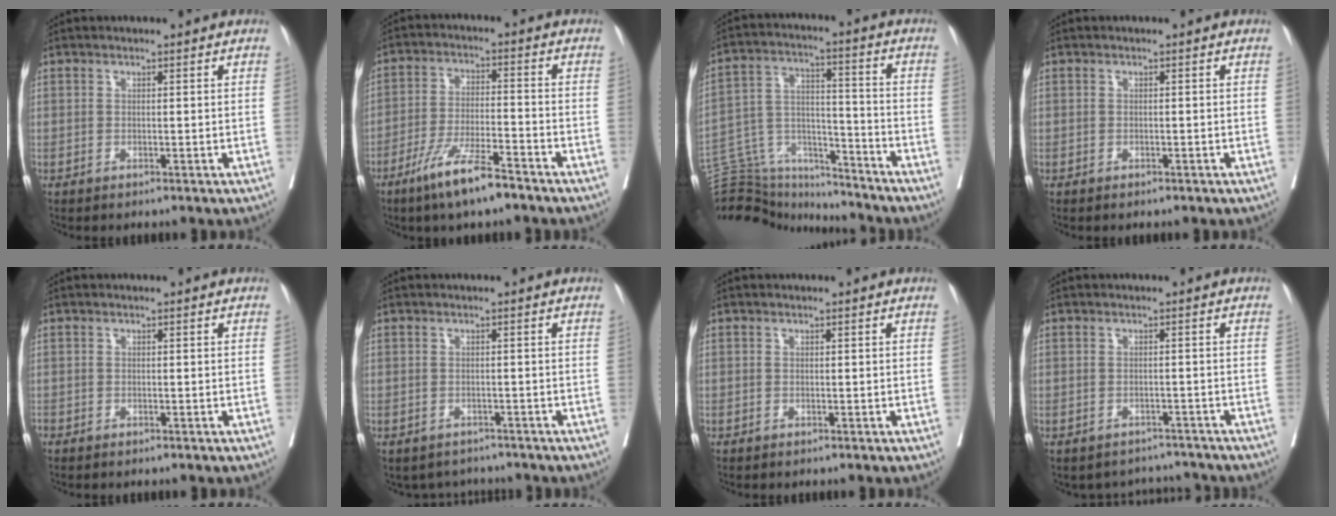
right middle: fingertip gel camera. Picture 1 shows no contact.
{"total": 9.2, "force": [-6.4, 1.0, 6.5], "torque": [-0.128, -0.018, -0.117]}
{"total": 18.1, "force": [-17.2, 4.3, 3.7], "torque": [-0.088, 0.039, -0.276]}
{"total": 0.9, "force": [-0.7, 0.5, 0.3], "torque": [-0.006, 0.000, -0.008]}
{"total": 0.6, "force": [-0.4, 0.4, 0.1], "torque": [-0.006, 0.002, -0.009]}
{"total": 4.1, "force": [-3.6, 1.9, -0.1], "torque": [0.007, 0.009, -0.048]}
{"total": 0.7, "force": [-0.1, 0.7, -0.1], "torque": [0.005, 0.006, -0.006]}
{"total": 4.6, "force": [-4.2, 1.6, -0.9], "torque": [0.018, 0.022, -0.052]}